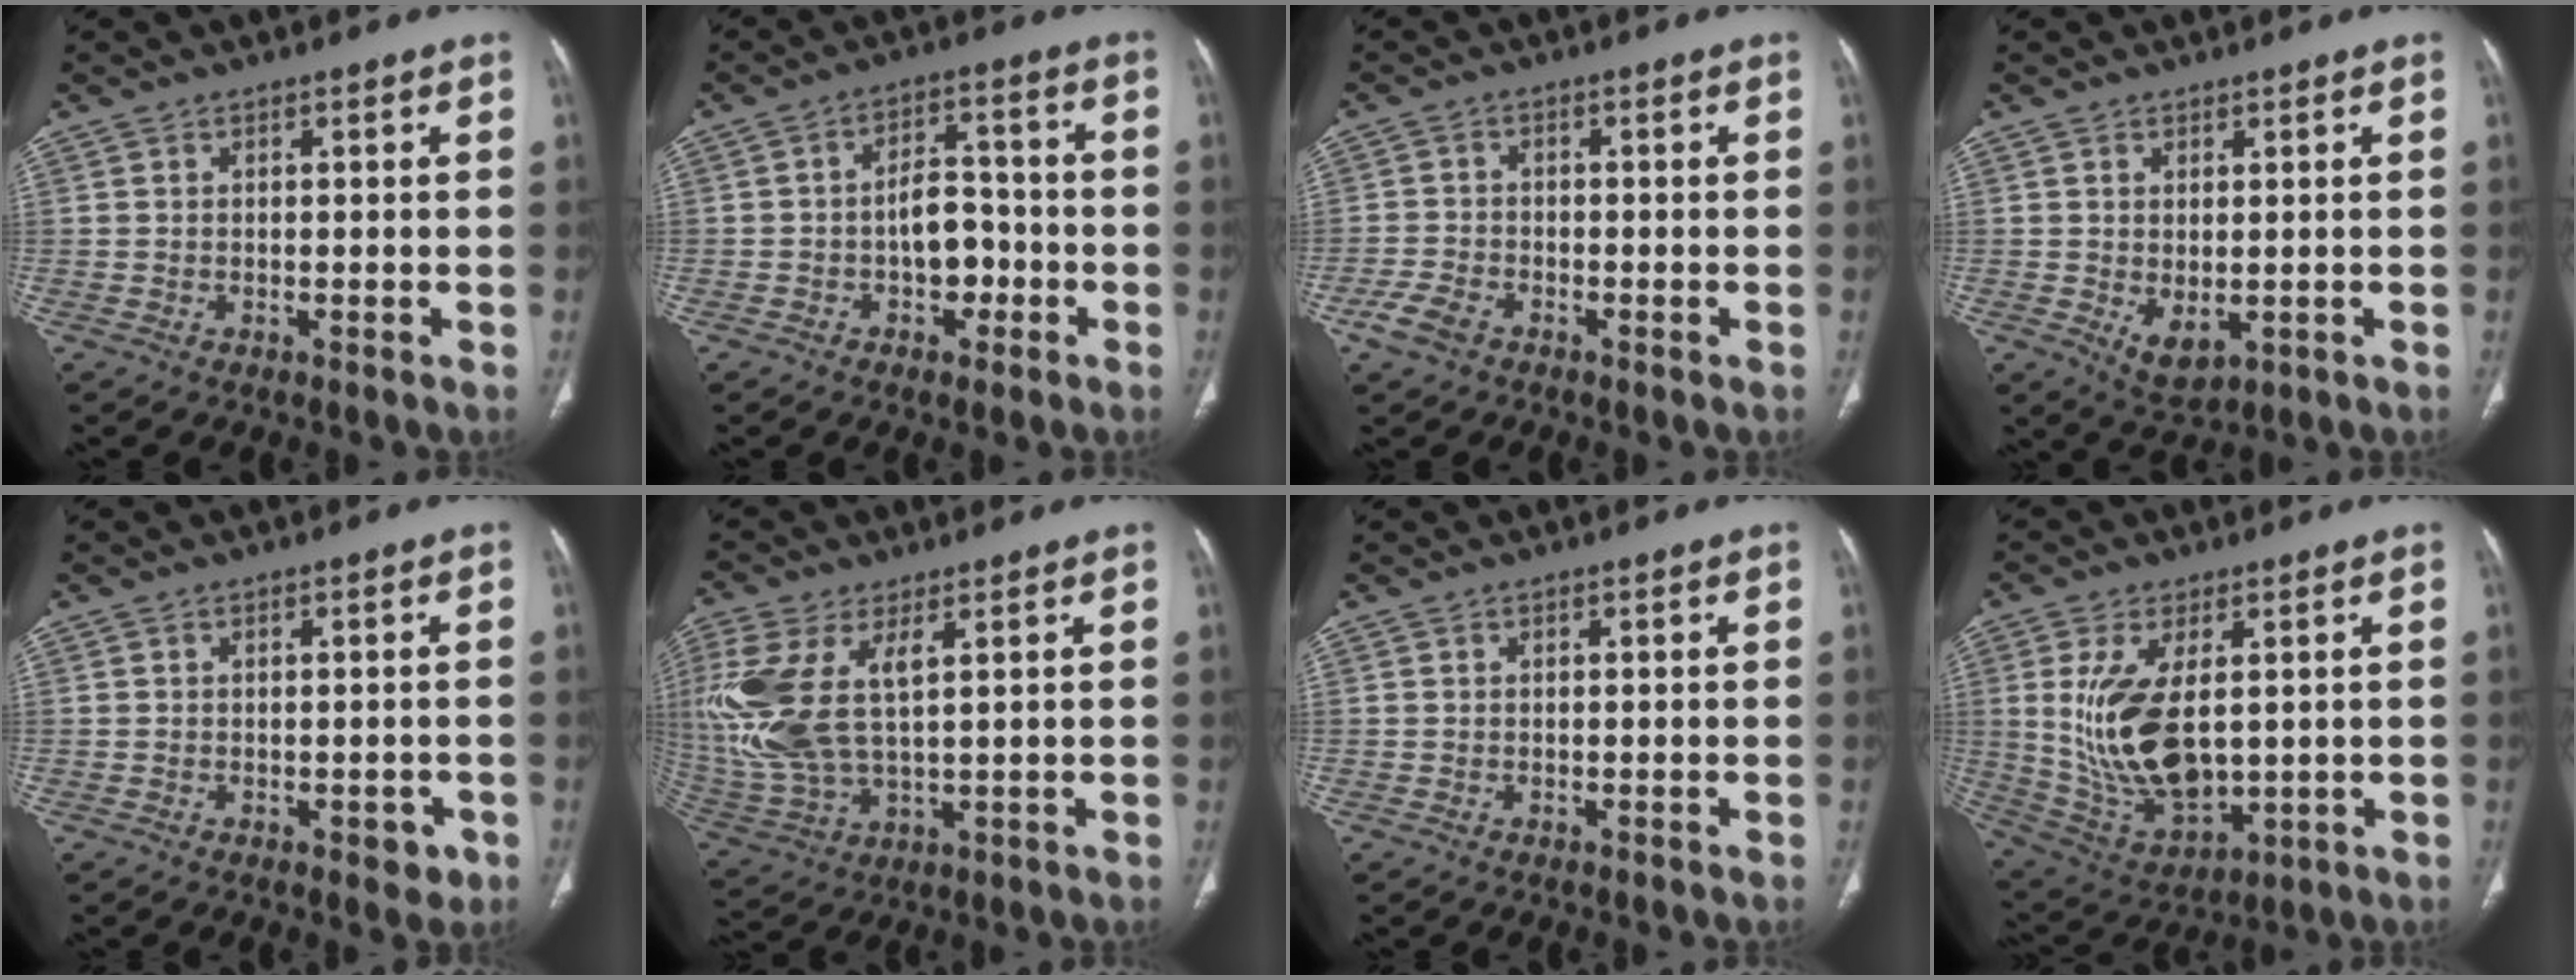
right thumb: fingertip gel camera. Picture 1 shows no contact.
{"total": 7.3, "force": [-2.3, 5.0, 4.9], "torque": [-0.047, 0.035, -0.039]}
{"total": 4.4, "force": [-2.7, 2.5, 2.4], "torque": [-0.056, 0.006, -0.051]}
{"total": 4.9, "force": [-0.7, 2.7, 4.0], "torque": [-0.062, -0.009, 0.007]}
{"total": 2.7, "force": [-1.1, 1.7, 1.9], "torque": [-0.005, 0.002, -0.009]}
{"total": 15.5, "force": [4.0, 7.2, 13.1], "torque": [-0.317, -0.006, 0.092]}
{"total": 0.0}
{"total": 16.1, "force": [1.8, 8.3, 13.6], "torque": [-0.258, -0.020, 0.059]}